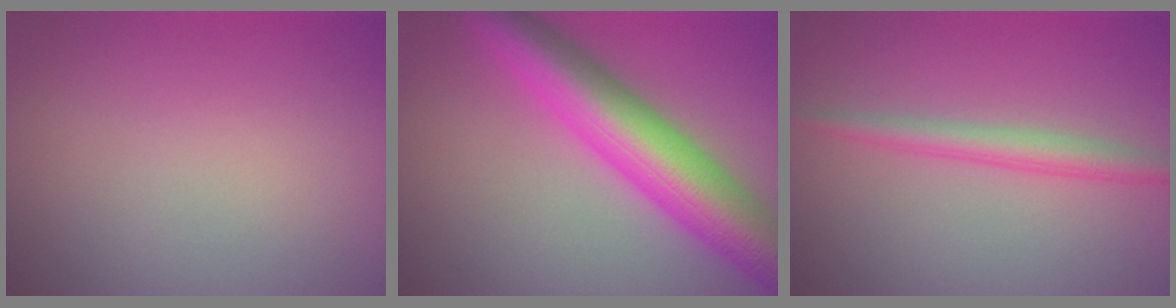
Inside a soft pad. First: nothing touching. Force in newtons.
{"total": 9.3, "press": 9.3, "slide": 0.2}
{"total": 2.5, "press": 2.5, "slide": 0.1}